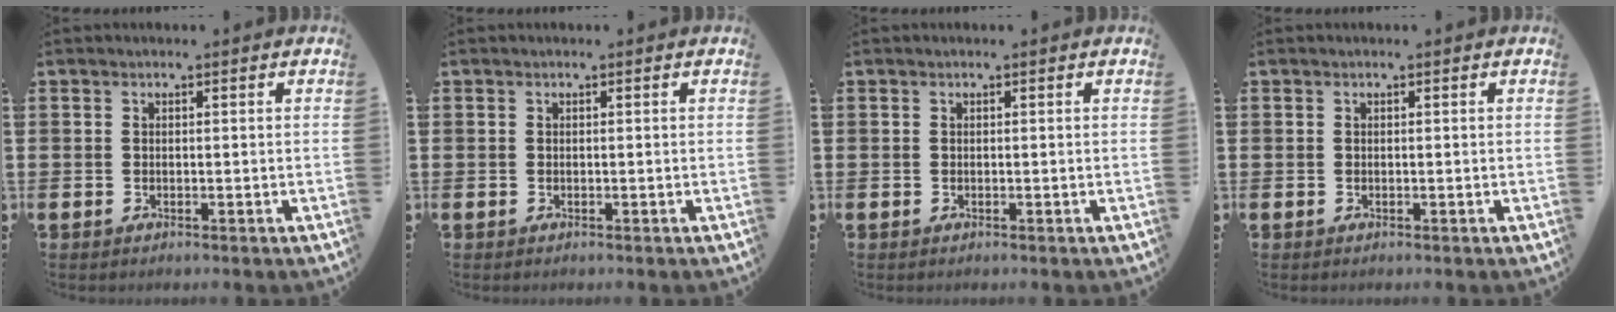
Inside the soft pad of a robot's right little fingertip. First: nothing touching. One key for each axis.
{"total": 0.0}
{"total": 0.0}
{"total": 0.0}